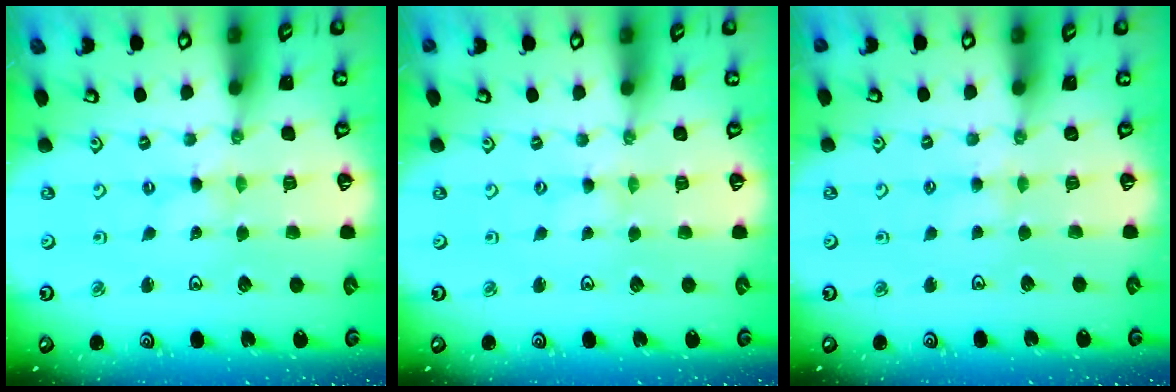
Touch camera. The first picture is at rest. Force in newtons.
{"total": 0.0}
{"total": 3.0, "press": 3.0, "slide": 0.4}